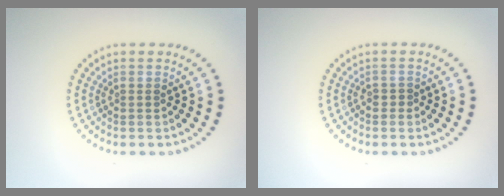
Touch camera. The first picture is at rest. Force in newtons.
{"total": 0.6, "press": 0.3, "slide": 0.5}